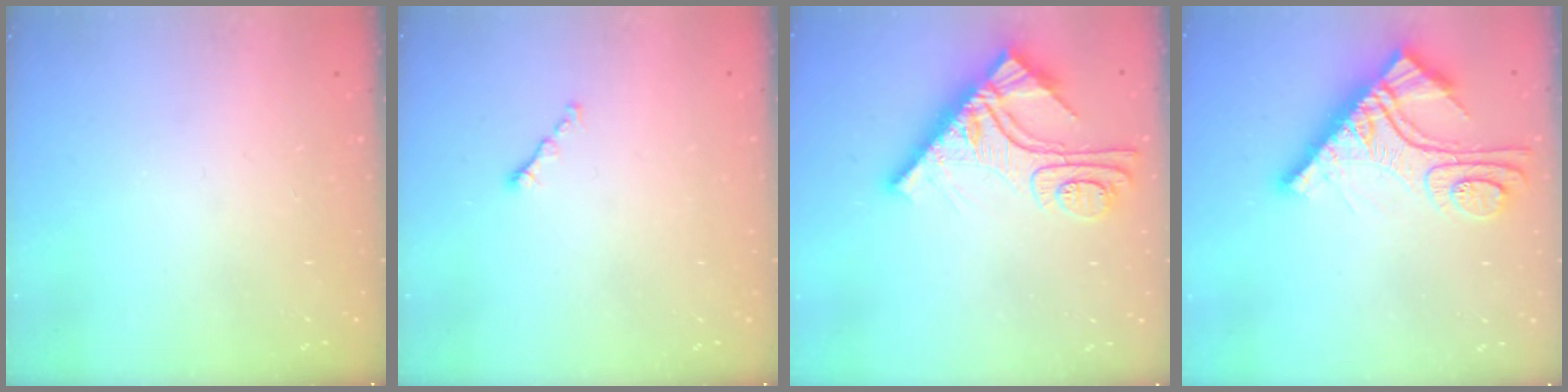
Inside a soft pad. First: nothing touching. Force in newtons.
{"total": 0.8, "press": 0.6, "slide": 0.4}
{"total": 12.2, "press": 12.2, "slide": 1.2}
{"total": 13.9, "press": 13.8, "slide": 1.4}